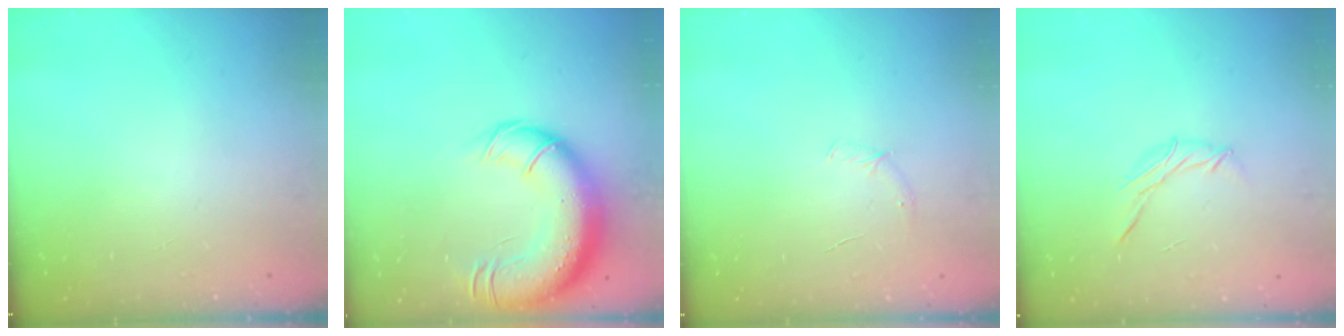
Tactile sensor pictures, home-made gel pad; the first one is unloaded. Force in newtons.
{"total": 22.6, "press": 22.0, "slide": 5.3}
{"total": 4.2, "press": 4.1, "slide": 1.2}
{"total": 7.2, "press": 7.0, "slide": 1.8}